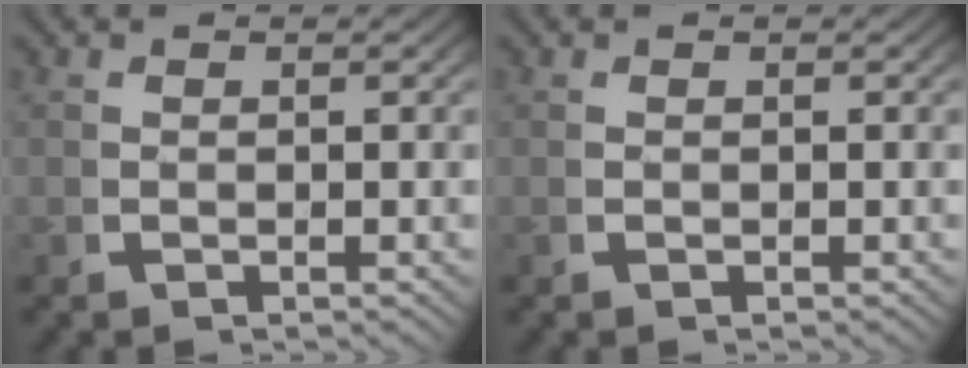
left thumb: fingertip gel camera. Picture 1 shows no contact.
{"total": 0.0}